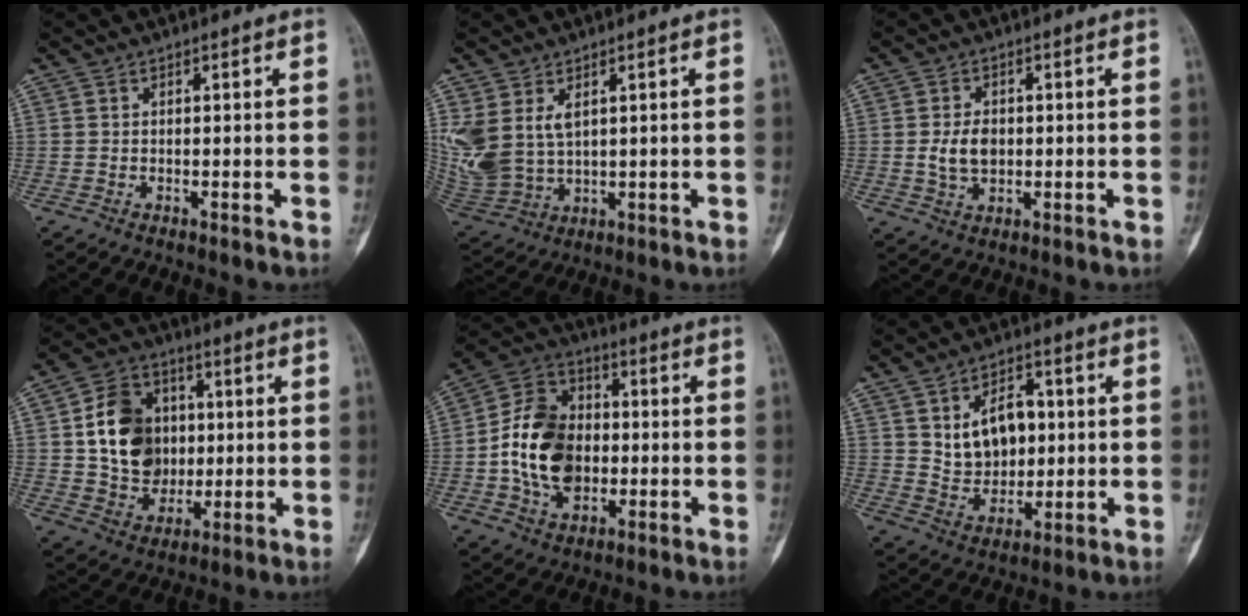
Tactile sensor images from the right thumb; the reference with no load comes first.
{"total": 11.8, "force": [3.5, 8.0, 8.0], "torque": [-0.185, -0.013, 0.092]}
{"total": 5.6, "force": [-0.1, 3.9, 4.1], "torque": [-0.069, 0.000, 0.002]}
{"total": 15.6, "force": [1.7, 12.5, 9.1], "torque": [-0.120, 0.003, 0.036]}
{"total": 16.6, "force": [-1.0, 12.3, 11.1], "torque": [-0.176, 0.024, -0.017]}
{"total": 11.5, "force": [2.2, 8.1, 7.8], "torque": [-0.086, -0.007, 0.046]}